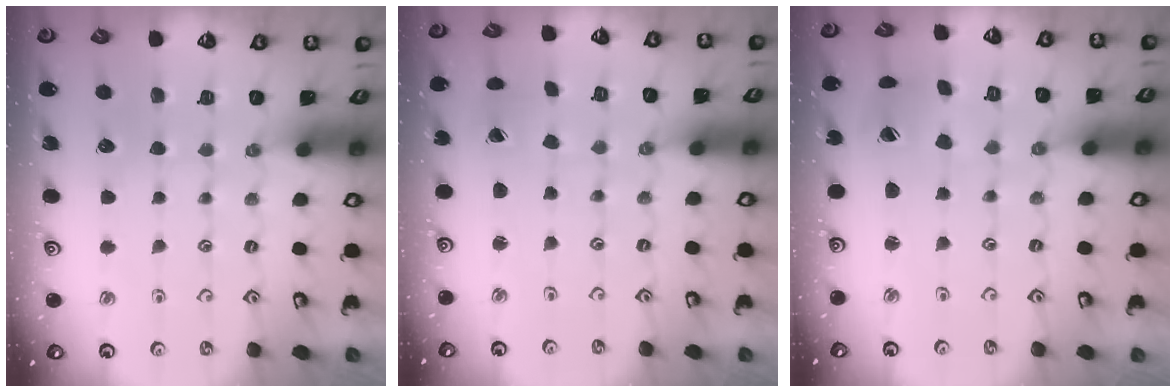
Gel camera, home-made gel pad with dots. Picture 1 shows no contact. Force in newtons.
{"total": 1.5, "press": 1.5, "slide": 0.0}
{"total": 2.5, "press": 2.5, "slide": 0.4}